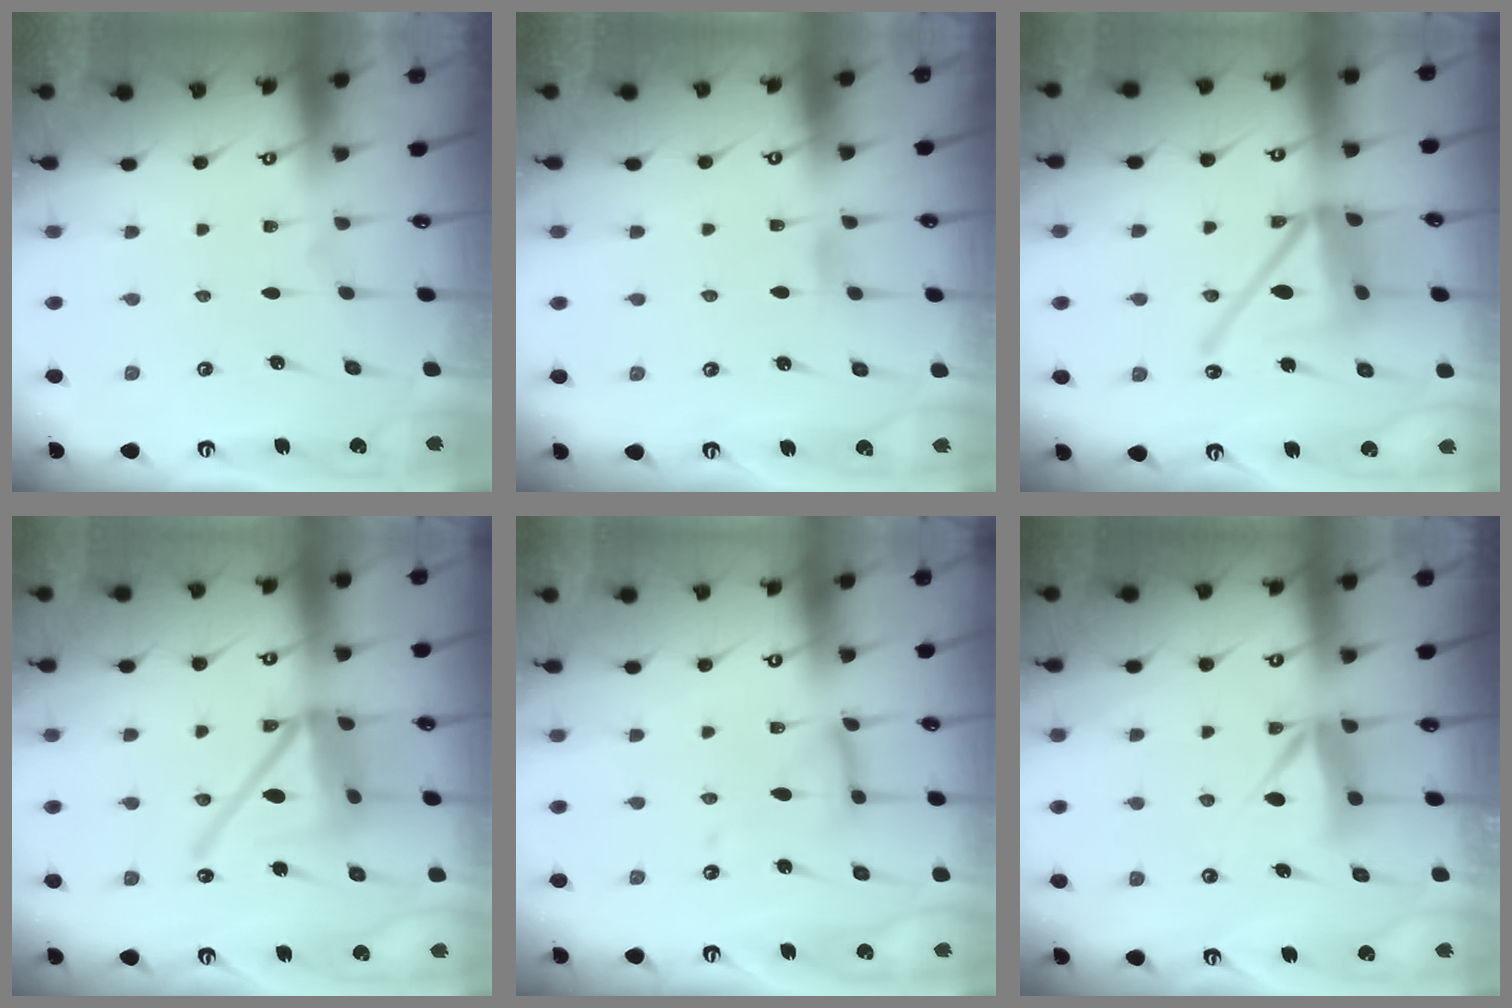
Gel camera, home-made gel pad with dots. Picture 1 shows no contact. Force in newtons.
{"total": 3.8, "press": 3.8, "slide": 0.5}
{"total": 17.0, "press": 16.9, "slide": 2.0}
{"total": 17.0, "press": 16.9, "slide": 2.0}
{"total": 12.0, "press": 12.0, "slide": 1.1}
{"total": 8.7, "press": 8.6, "slide": 0.9}